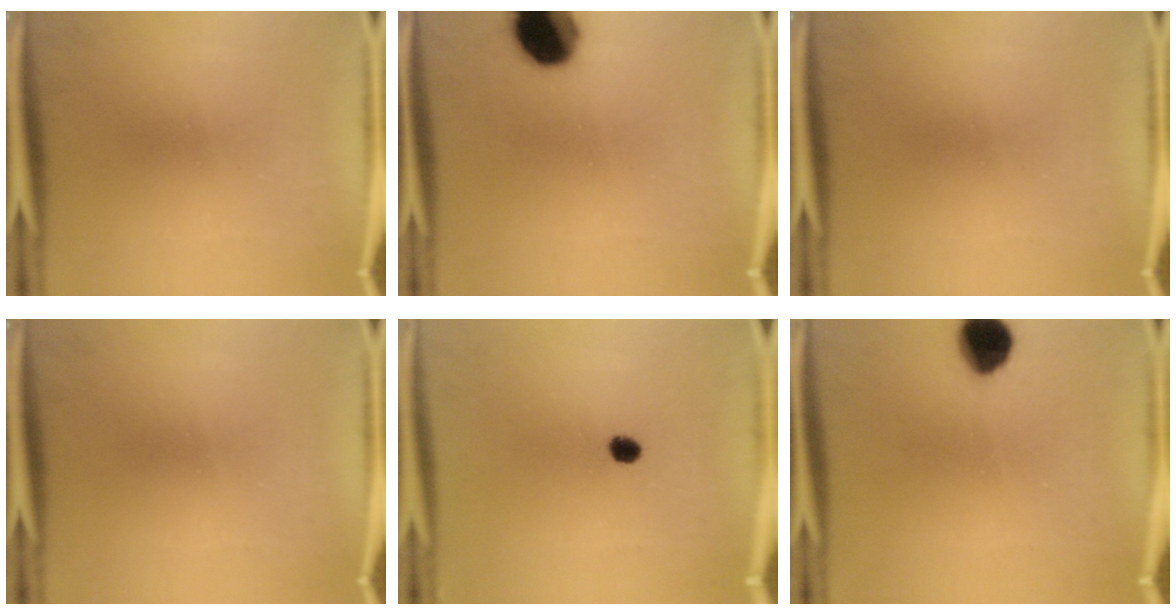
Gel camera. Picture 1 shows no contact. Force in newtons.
{"total": 12.5}
{"total": 0.0}
{"total": 0.0}
{"total": 2.3}
{"total": 9.3}